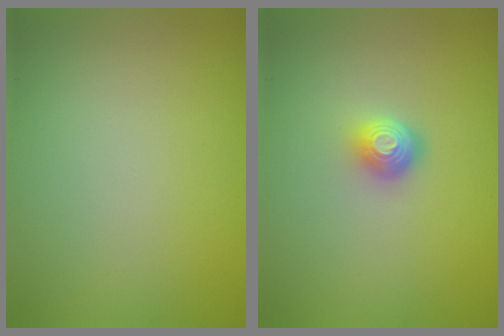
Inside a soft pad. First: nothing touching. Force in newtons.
{"total": 2.0, "press": 1.4, "slide": 1.4}